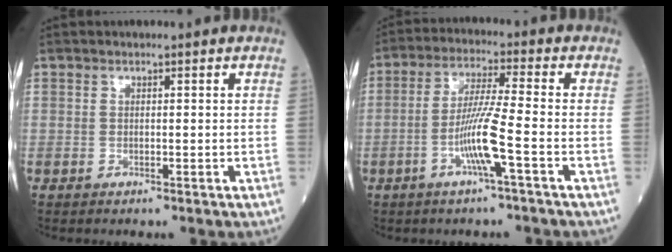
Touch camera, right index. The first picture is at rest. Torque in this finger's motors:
{"motor_torque": [1.30, -0.67, 0.87, 0.21]}